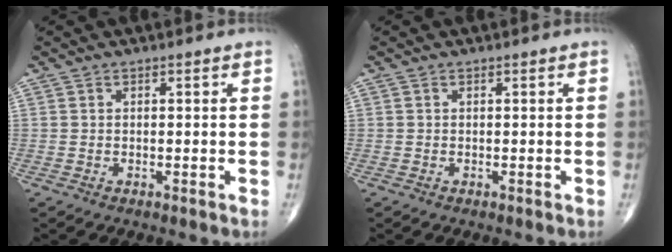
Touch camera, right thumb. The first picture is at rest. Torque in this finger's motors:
{"motor_torque": [0.17, 0.08, 0.19, 0.29, -0.01]}